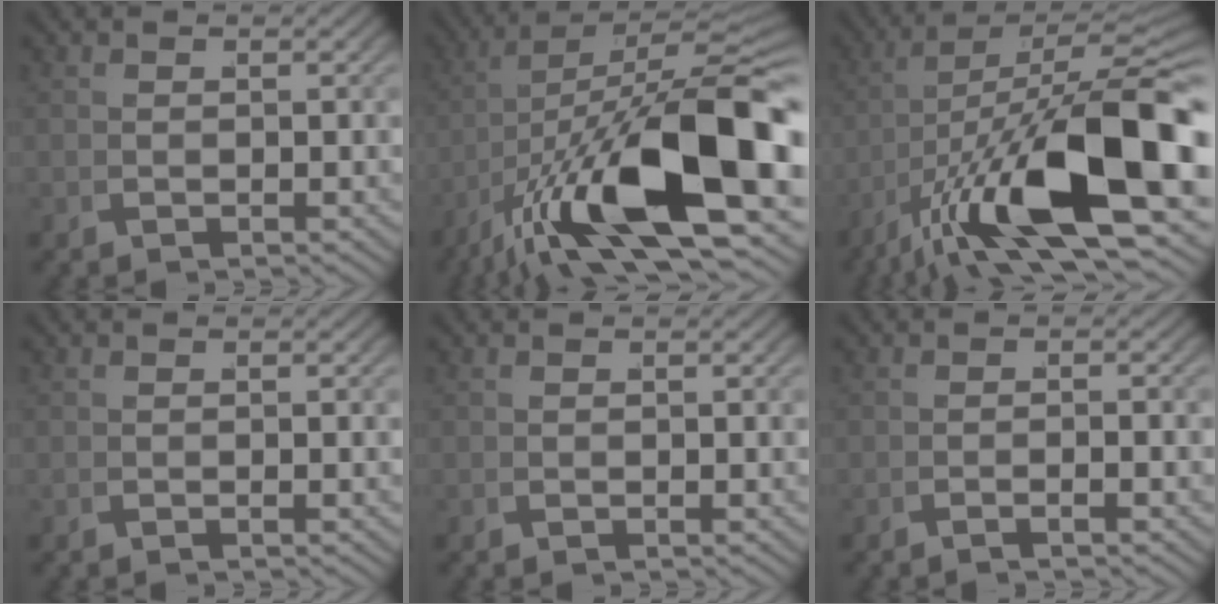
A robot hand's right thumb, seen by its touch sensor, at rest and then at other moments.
{"total": 17.2, "force": [-1.7, 7.8, 15.2], "torque": [-0.269, -0.037, 0.000]}
{"total": 15.6, "force": [-1.6, 6.8, 14.0], "torque": [-0.249, -0.033, 0.000]}
{"total": 0.0}
{"total": 0.0}
{"total": 0.7, "force": [-0.6, -0.3, 0.3], "torque": [-0.004, 0.008, -0.015]}